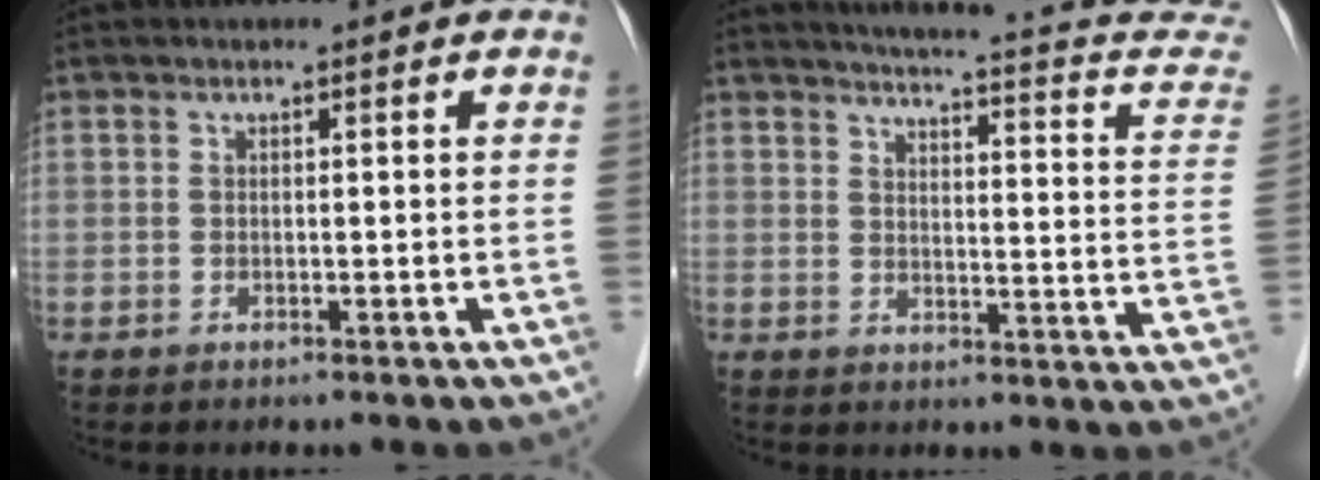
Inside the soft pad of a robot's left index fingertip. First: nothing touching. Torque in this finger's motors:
{"motor_torque": [-0.07, -0.51, 0.02, 0.01]}